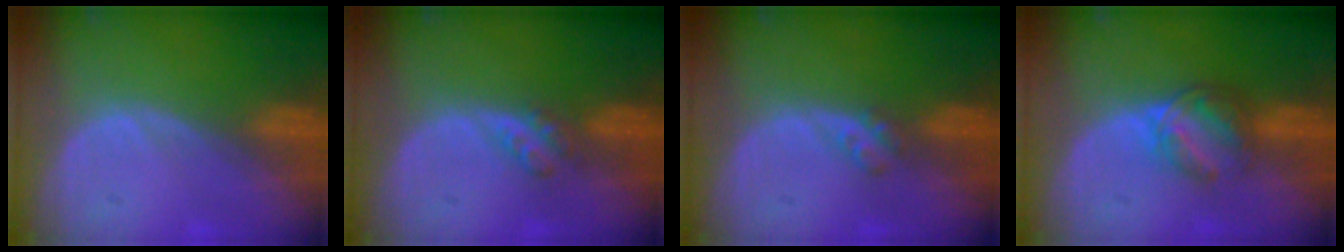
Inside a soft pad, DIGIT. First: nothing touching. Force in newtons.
{"total": 2.9, "press": 2.5, "slide": 1.5}
{"total": 2.3, "press": 2.0, "slide": 1.2}
{"total": 6.3, "press": 5.4, "slide": 3.2}